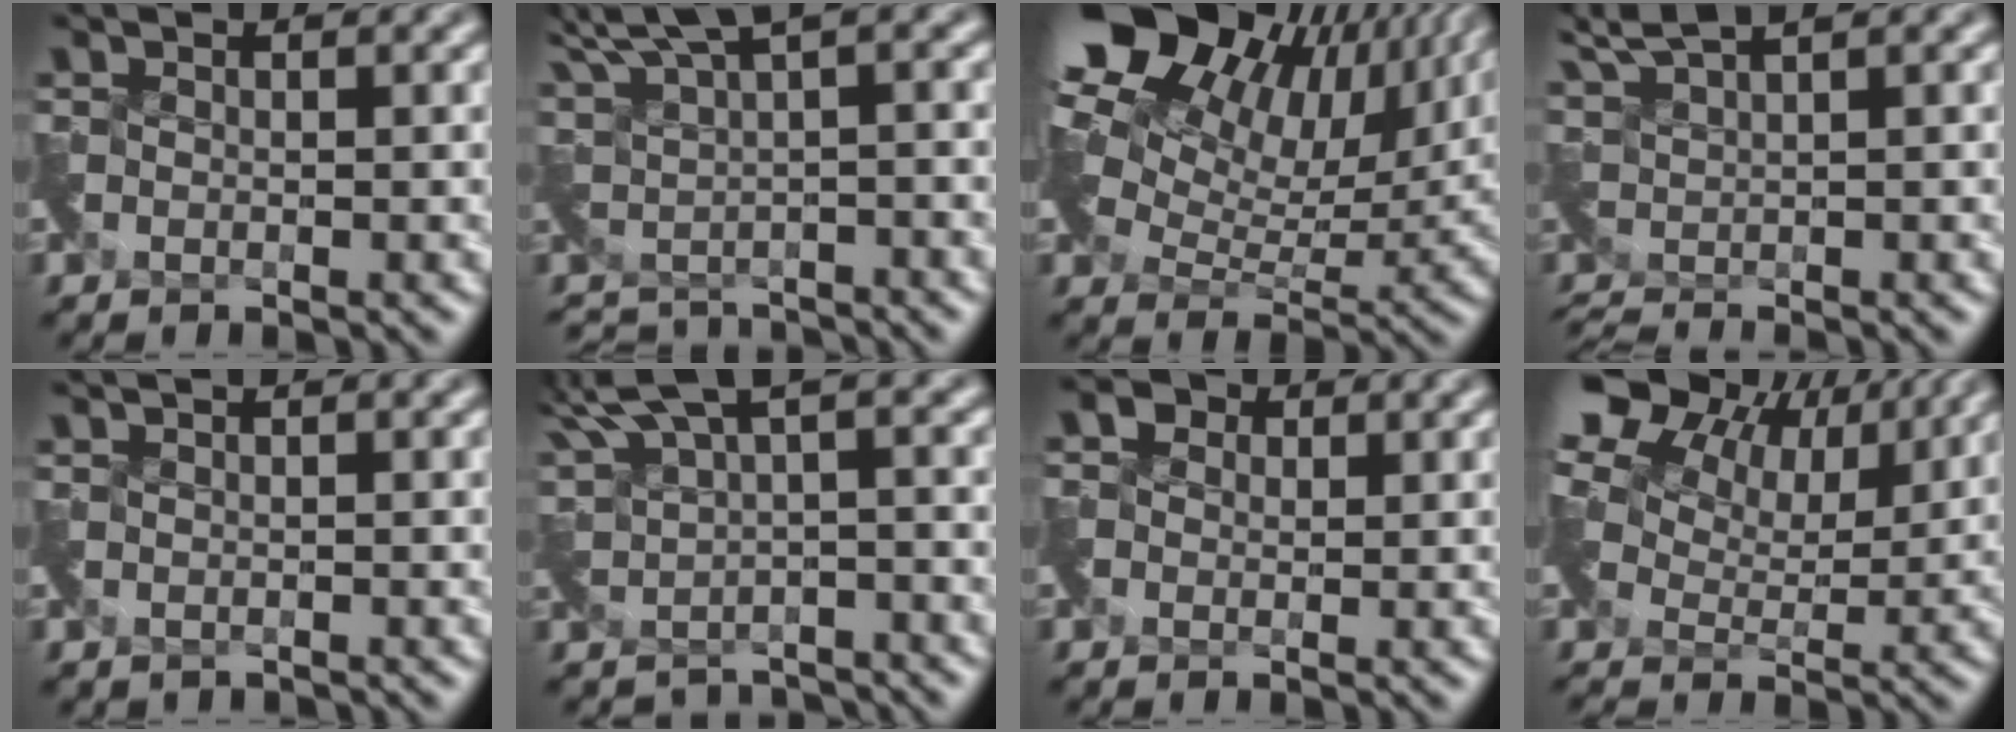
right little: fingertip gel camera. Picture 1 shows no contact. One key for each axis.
{"total": 3.2, "fx": 1.4, "fy": 1.4, "fz": 2.5, "tx": -0.054, "ty": -0.018, "tz": 0.044}
{"total": 18.5, "fx": 10.2, "fy": 10.9, "fz": 11.0, "tx": -0.207, "ty": 0.060, "tz": 0.163}
{"total": 2.5, "fx": 1.4, "fy": 0.4, "fz": 2.1, "tx": -0.042, "ty": -0.002, "tz": 0.024}
{"total": 1.1, "fx": -0.1, "fy": 0.8, "fz": 0.8, "tx": -0.018, "ty": -0.010, "tz": -0.002}
{"total": 3.2, "fx": 1.4, "fy": 1.6, "fz": 2.4, "tx": -0.052, "ty": -0.028, "tz": 0.044}
{"total": 1.4, "fx": -0.4, "fy": 1.2, "fz": -0.7, "tx": 0.013, "ty": 0.000, "tz": -0.007}
{"total": 14.7, "fx": 7.9, "fy": 8.7, "fz": 8.8, "tx": -0.188, "ty": 0.038, "tz": 0.114}